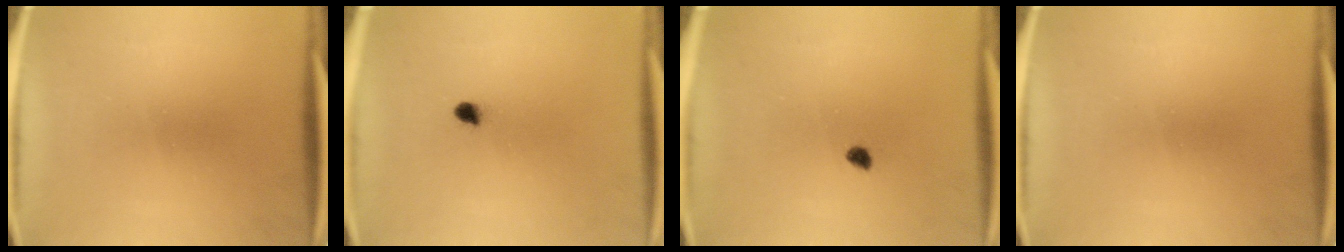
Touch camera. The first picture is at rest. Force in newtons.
{"total": 1.8}
{"total": 1.3}
{"total": 0.0}